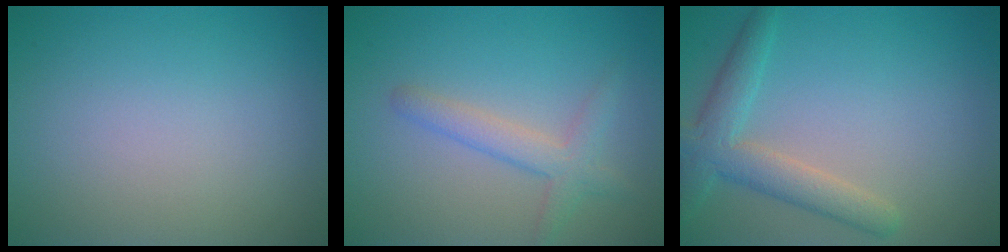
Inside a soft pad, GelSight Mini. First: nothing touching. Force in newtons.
{"total": 2.7, "press": 2.6, "slide": 0.1}
{"total": 3.8, "press": 3.8, "slide": 0.2}